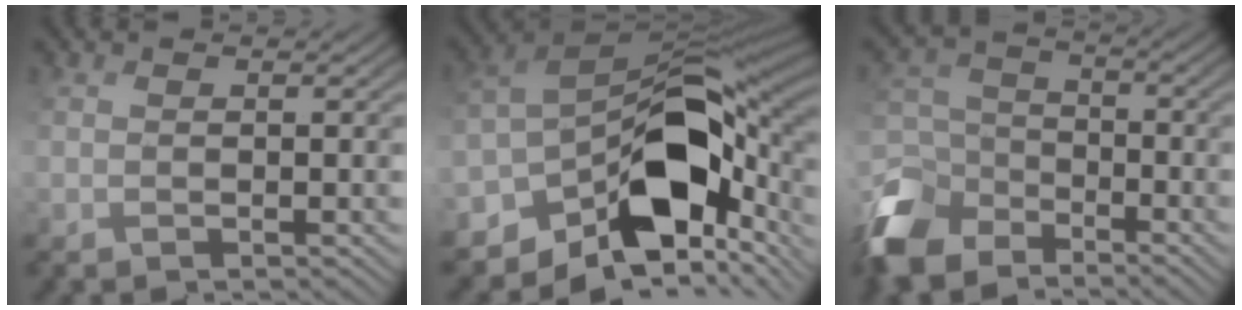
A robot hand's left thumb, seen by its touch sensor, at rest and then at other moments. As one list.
[{"total": 14.1, "force": [-5.0, 9.1, 9.6], "torque": [-0.172, -0.013, -0.082]}, {"total": 9.1, "force": [-6.6, 5.2, 3.5], "torque": [-0.103, -0.011, -0.146]}]